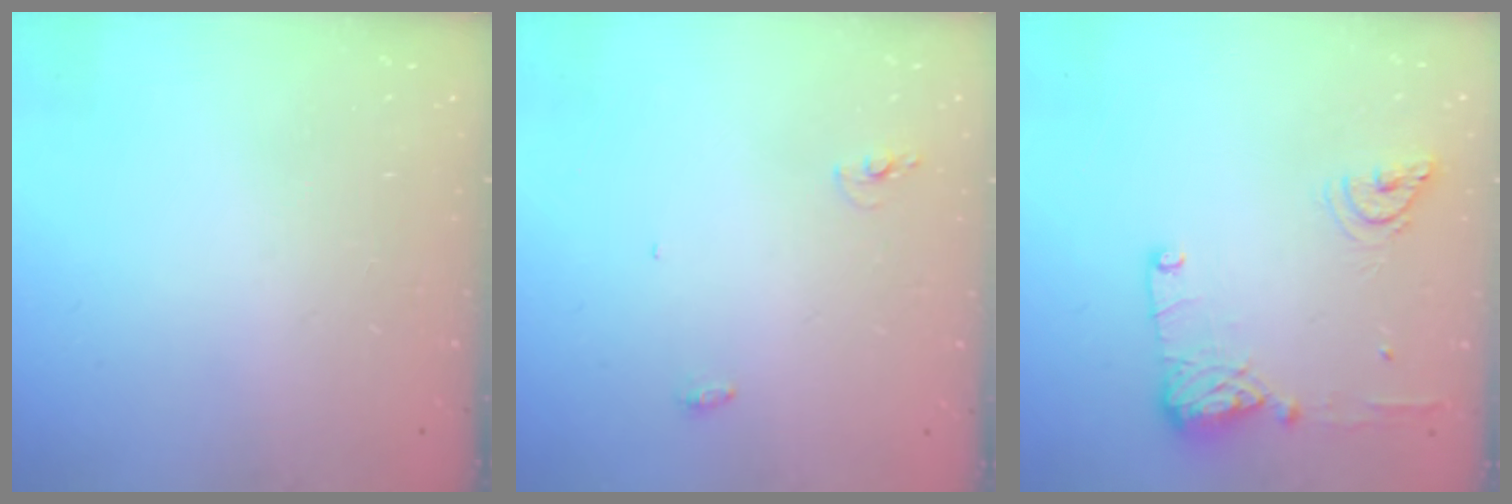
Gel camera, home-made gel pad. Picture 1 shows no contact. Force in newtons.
{"total": 7.7, "press": 4.3, "slide": 6.3}
{"total": 12.7, "press": 12.4, "slide": 2.7}